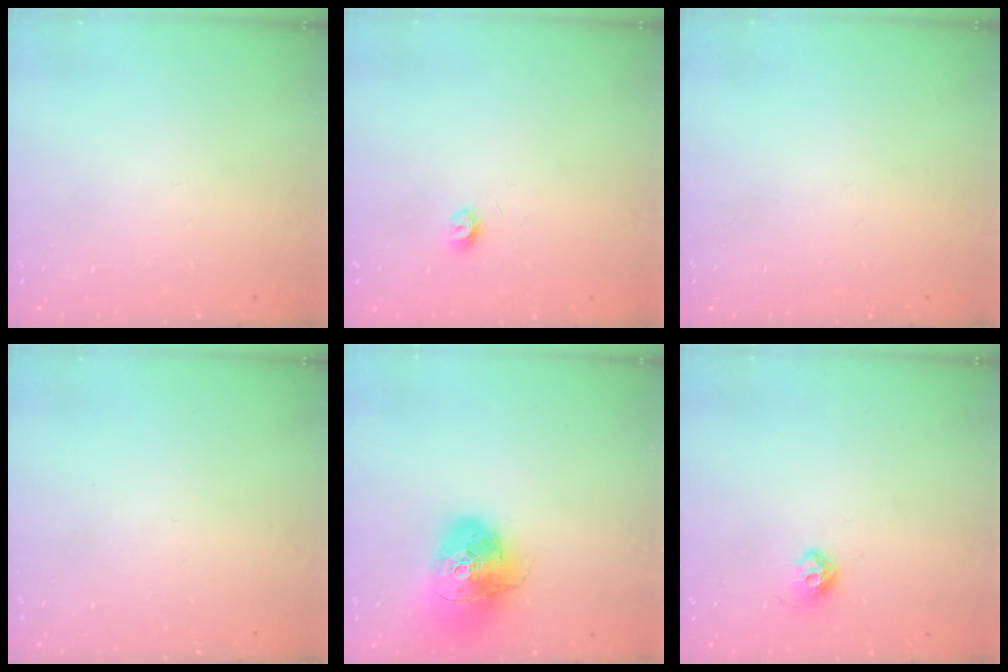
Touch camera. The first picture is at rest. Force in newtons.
{"total": 3.9, "press": 3.9, "slide": 0.5}
{"total": 0.0}
{"total": 0.0}
{"total": 17.5, "press": 17.4, "slide": 2.0}
{"total": 7.2, "press": 7.1, "slide": 0.9}